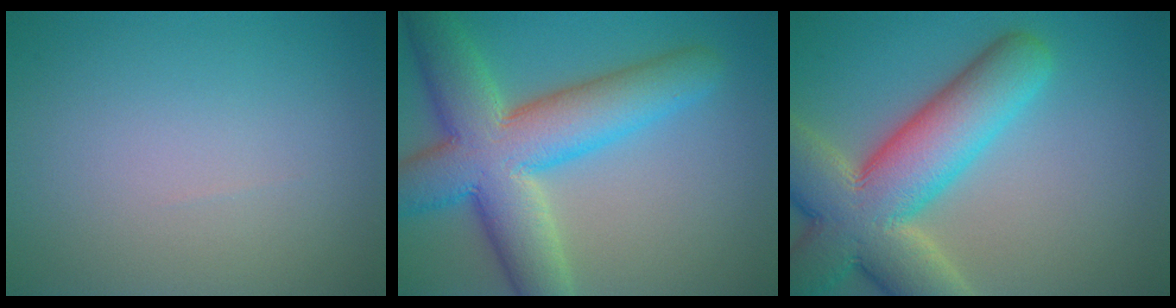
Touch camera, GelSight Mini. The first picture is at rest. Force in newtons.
{"total": 10.9, "press": 10.9, "slide": 0.4}
{"total": 12.0, "press": 11.9, "slide": 1.0}